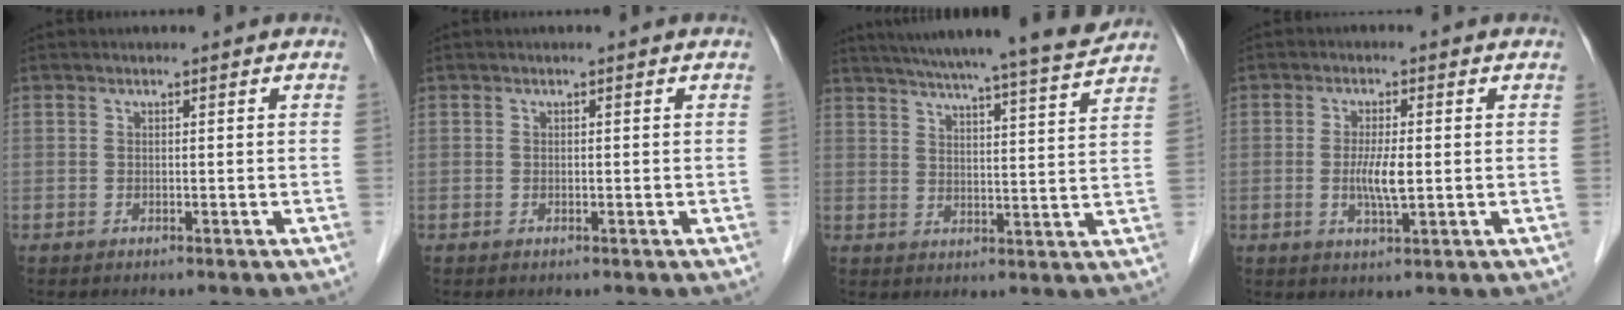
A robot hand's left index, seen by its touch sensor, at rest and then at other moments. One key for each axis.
{"total": 0.0}
{"total": 16.5, "fx": 15.0, "fy": -1.1, "fz": 6.7, "tx": -0.112, "ty": -0.023, "tz": 0.203}
{"total": 4.3, "fx": -0.3, "fy": 0.6, "fz": 4.2, "tx": -0.087, "ty": -0.007, "tz": -0.005}